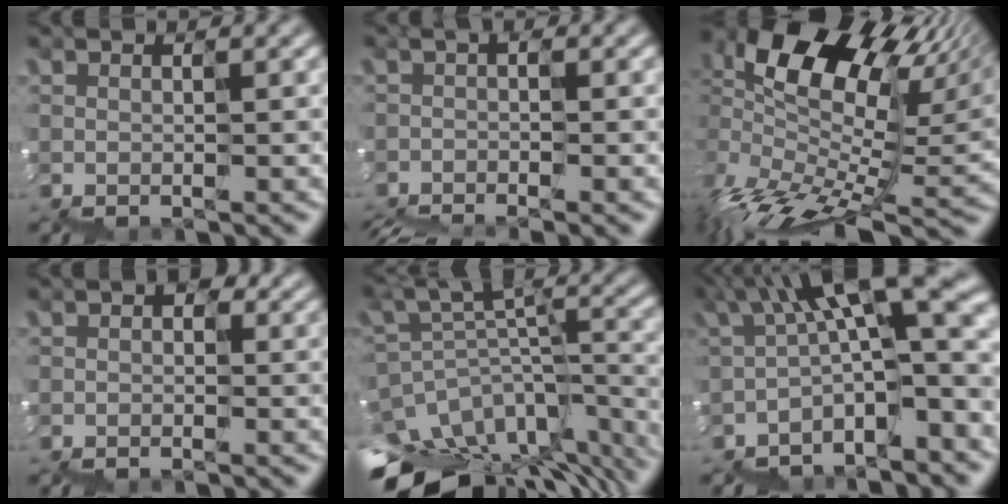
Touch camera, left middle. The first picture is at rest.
{"total": 3.0, "force": [-1.8, 1.2, 2.1], "torque": [-0.038, -0.009, -0.012]}
{"total": 12.8, "force": [3.8, 7.3, 9.8], "torque": [-0.197, 0.025, 0.082]}
{"total": 2.9, "force": [0.7, 2.1, 2.0], "torque": [-0.029, 0.014, 0.005]}
{"total": 13.1, "force": [-10.5, 5.3, 5.8], "torque": [-0.107, 0.004, -0.129]}
{"total": 10.9, "force": [-0.5, 3.0, 10.5], "torque": [-0.163, 0.037, -0.003]}